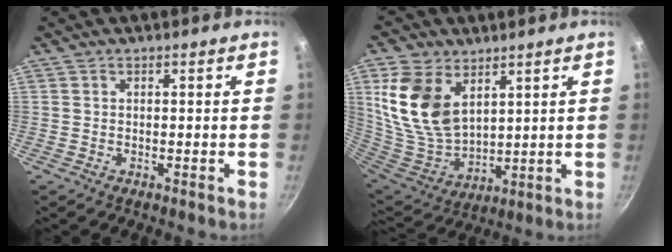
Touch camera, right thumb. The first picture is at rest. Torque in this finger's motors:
{"motor_torque": [-1.24, 1.79, 1.45, 0.60, 0.23]}